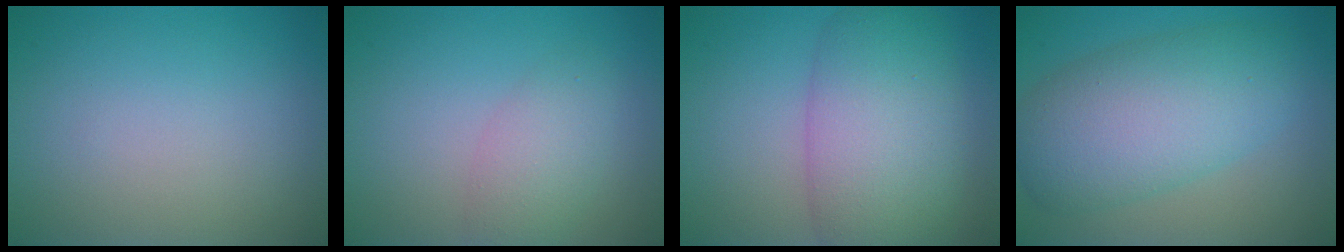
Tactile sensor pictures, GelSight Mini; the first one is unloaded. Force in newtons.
{"total": 3.0, "press": 3.0, "slide": 0.2}
{"total": 8.7, "press": 8.7, "slide": 0.5}
{"total": 7.2, "press": 7.2, "slide": 0.3}